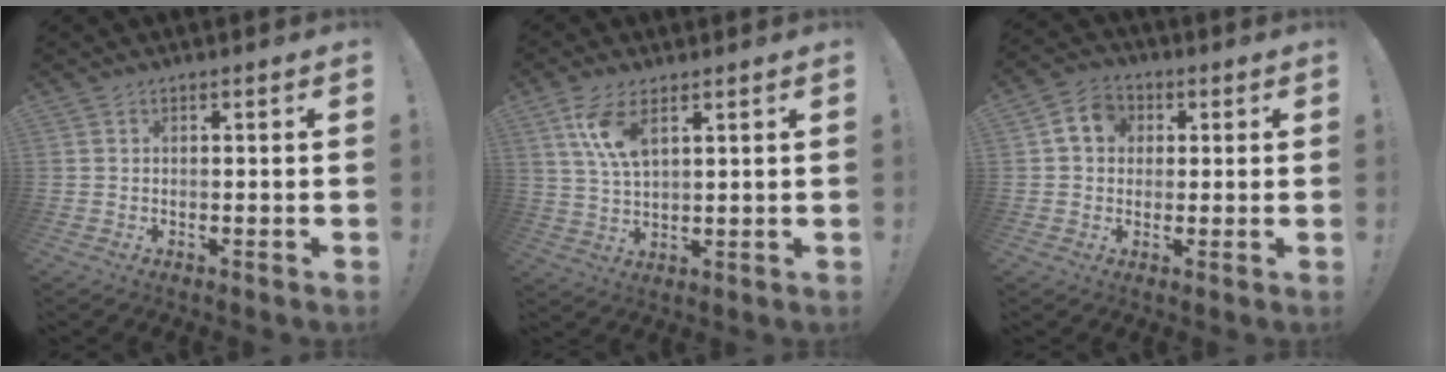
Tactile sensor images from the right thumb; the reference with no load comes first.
{"total": 8.9, "force": [4.5, 3.5, 6.8], "torque": [-0.128, -0.016, 0.079]}
{"total": 7.9, "force": [1.9, 6.7, 3.8], "torque": [-0.053, 0.007, 0.039]}